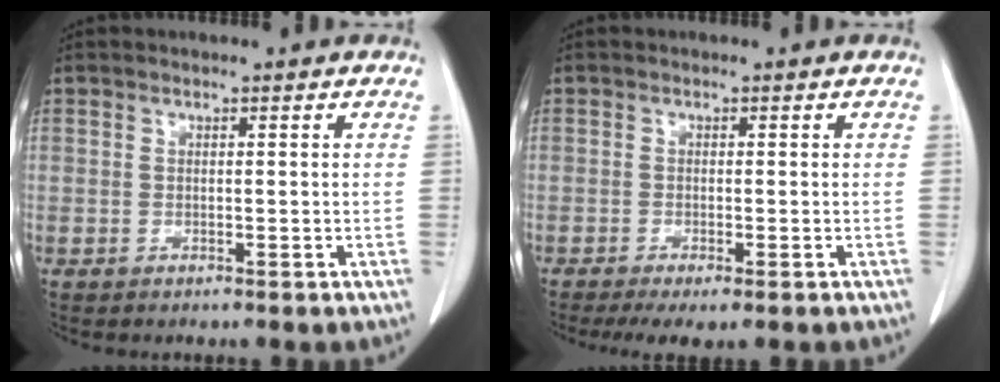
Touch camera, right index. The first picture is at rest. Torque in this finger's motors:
{"motor_torque": [0.77, -0.80, 0.35, 0.11]}